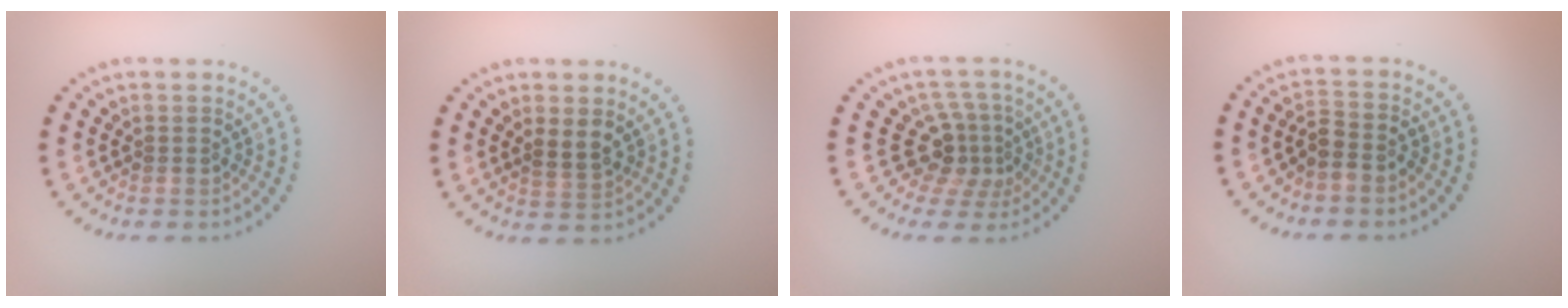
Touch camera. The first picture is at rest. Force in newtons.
{"total": 1.8, "press": 1.6, "slide": 0.7}
{"total": 3.5, "press": 2.4, "slide": 2.5}
{"total": 1.9, "press": 1.6, "slide": 1.0}